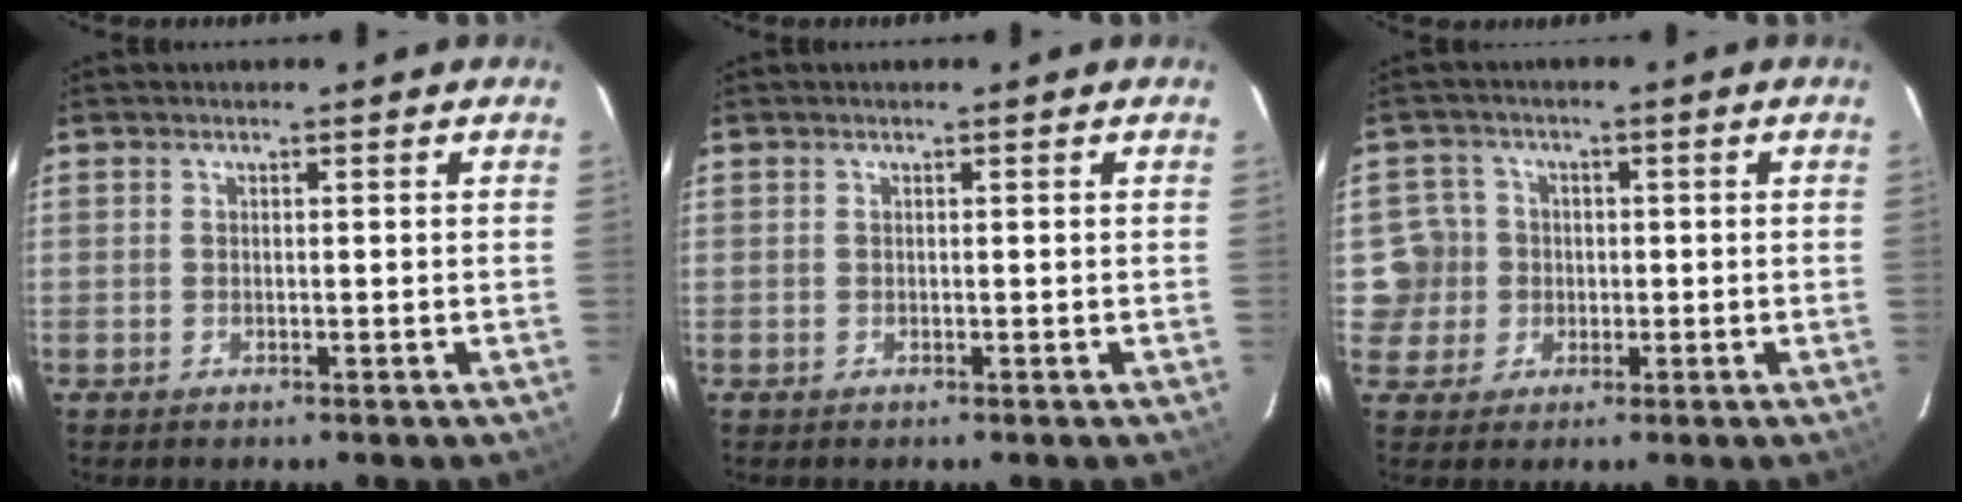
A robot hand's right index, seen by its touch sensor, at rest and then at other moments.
{"total": 0.0}
{"total": 5.7, "force": [-0.3, 5.7, 0.5], "torque": [-0.007, 0.013, -0.006]}